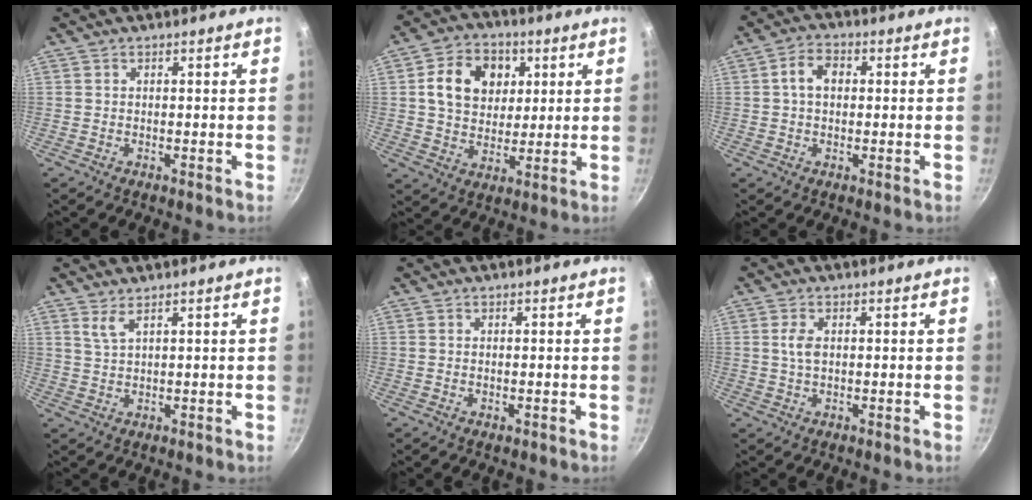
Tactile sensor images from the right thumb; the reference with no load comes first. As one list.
[{"total": 12.9, "force": [3.5, 10.2, 7.2], "torque": [-0.091, 0.003, 0.053]}, {"total": 5.2, "force": [0.6, 3.7, 3.6], "torque": [-0.050, 0.014, 0.002]}, {"total": 2.4, "force": [1.6, 0.5, 1.7], "torque": [-0.036, -0.012, 0.036]}, {"total": 0.7, "force": [-0.1, 0.3, 0.6], "torque": [-0.009, 0.001, -0.001]}, {"total": 2.8, "force": [0.4, 1.6, 2.3], "torque": [-0.046, 0.002, 0.008]}]